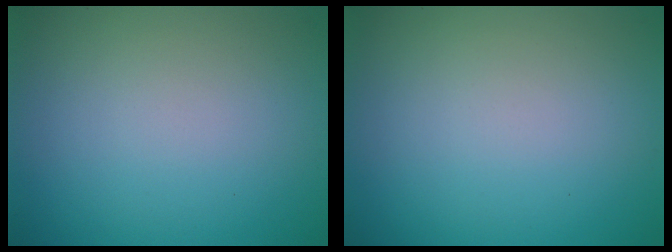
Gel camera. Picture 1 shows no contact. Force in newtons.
{"total": 0.0}